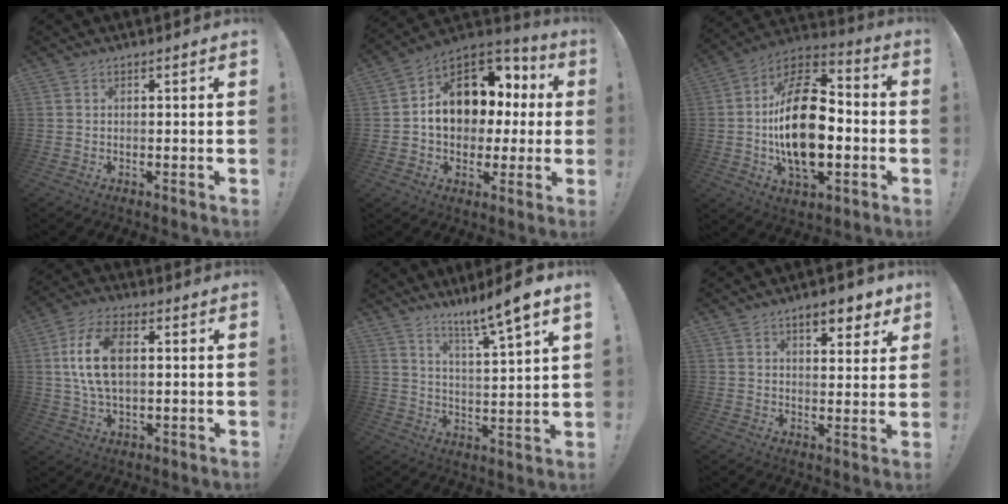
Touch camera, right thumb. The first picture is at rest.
{"total": 15.0, "force": [2.4, 11.8, 8.8], "torque": [-0.118, -0.005, 0.060]}
{"total": 23.9, "force": [-2.7, 13.3, 19.7], "torque": [-0.348, 0.017, -0.045]}
{"total": 13.2, "force": [2.1, 7.9, 10.4], "torque": [-0.198, 0.001, 0.036]}
{"total": 9.4, "force": [7.1, -0.8, 6.2], "torque": [-0.095, -0.056, 0.109]}
{"total": 7.4, "force": [4.9, 2.8, 4.8], "torque": [-0.056, -0.025, 0.081]}